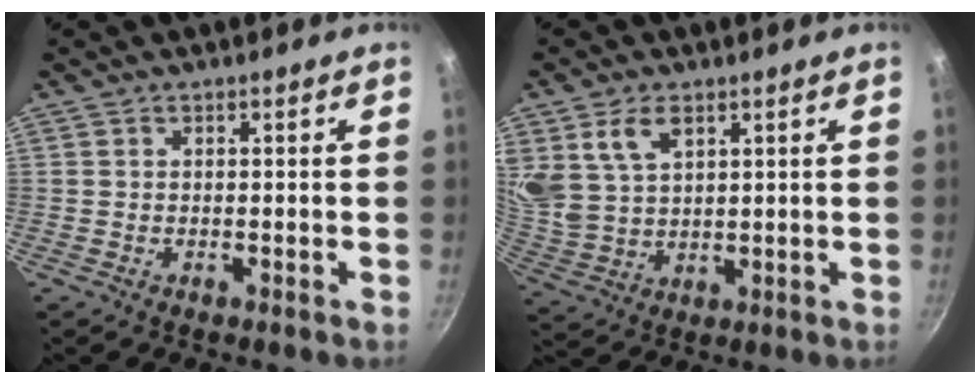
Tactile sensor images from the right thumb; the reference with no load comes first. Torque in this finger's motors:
{"motor_torque": [0.53, 2.70, 0.85, 0.62, 0.10]}